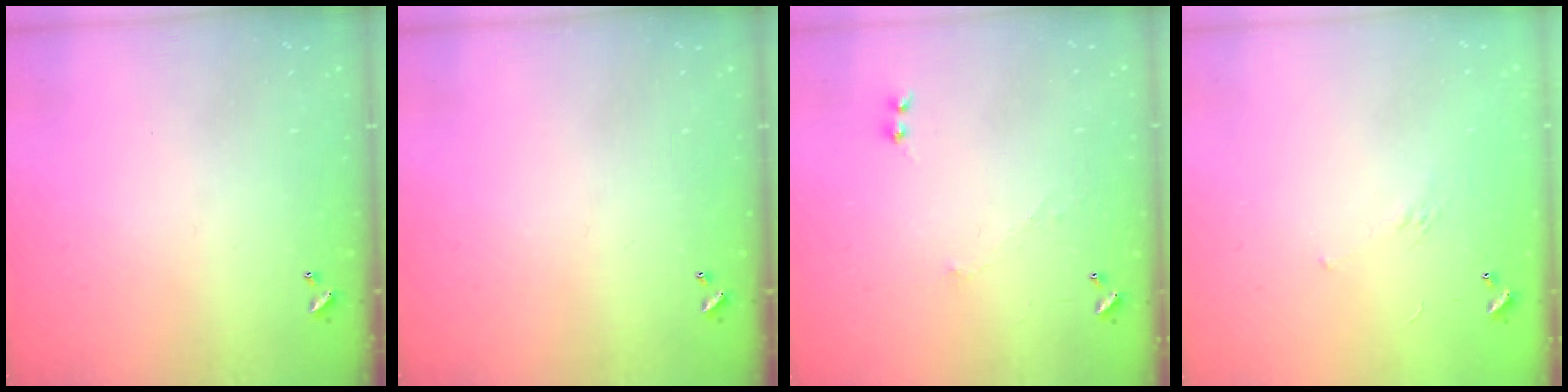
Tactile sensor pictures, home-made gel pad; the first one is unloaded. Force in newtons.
{"total": 0.0}
{"total": 0.9, "press": 0.3, "slide": 0.8}
{"total": 6.1, "press": 6.1, "slide": 0.9}